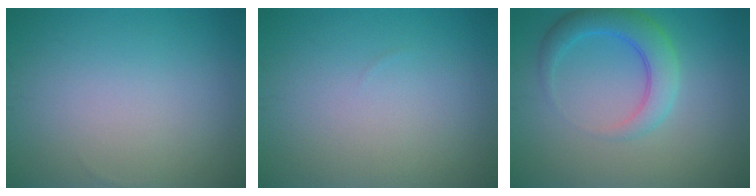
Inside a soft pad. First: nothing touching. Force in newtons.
{"total": 0.0}
{"total": 4.1, "press": 4.1, "slide": 0.2}